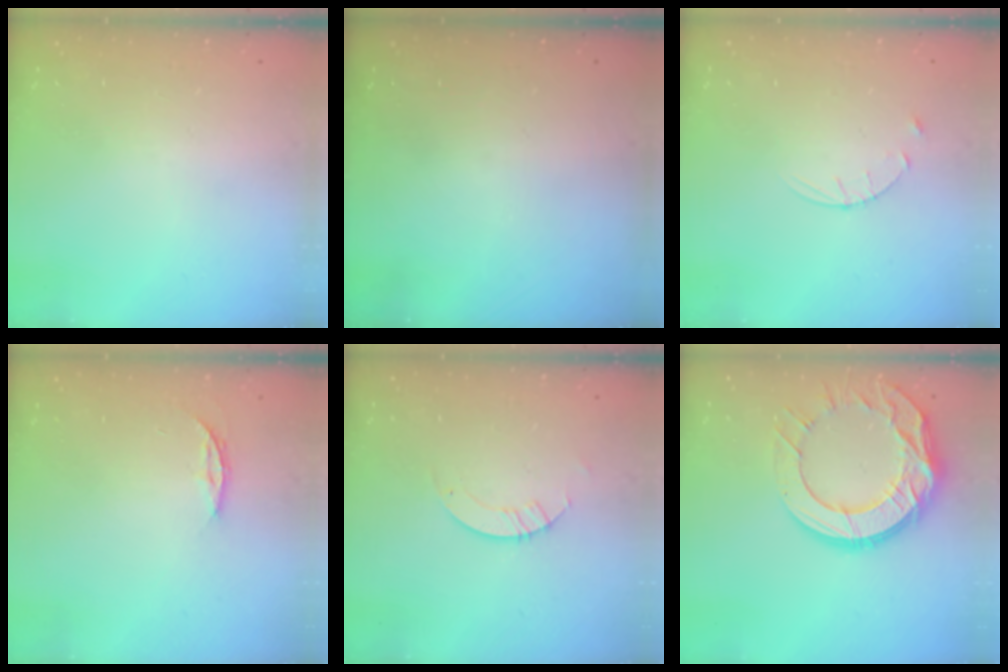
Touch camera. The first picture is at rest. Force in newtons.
{"total": 0.0}
{"total": 4.9, "press": 4.9, "slide": 0.6}
{"total": 3.6, "press": 3.6, "slide": 0.3}
{"total": 3.2, "press": 3.2, "slide": 0.3}
{"total": 17.2, "press": 17.1, "slide": 1.4}